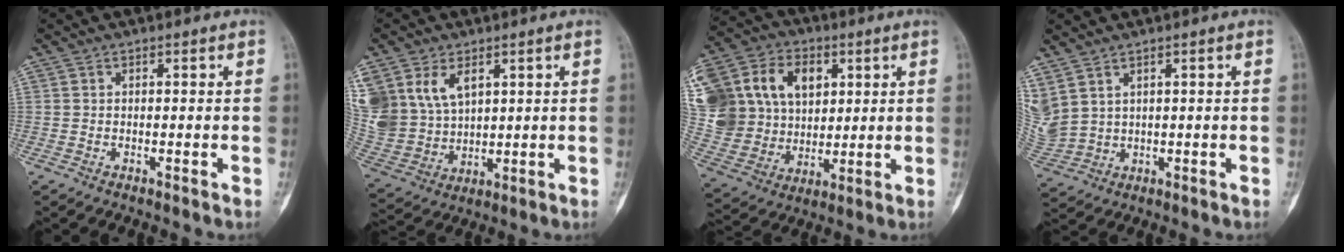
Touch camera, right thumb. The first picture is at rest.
{"total": 18.0, "force": [7.2, 12.8, 10.4], "torque": [-0.242, 0.002, 0.161]}
{"total": 29.0, "force": [8.0, 22.3, 16.7], "torque": [-0.372, 0.054, 0.166]}
{"total": 8.2, "force": [4.0, 5.4, 4.7], "torque": [-0.122, -0.008, 0.103]}